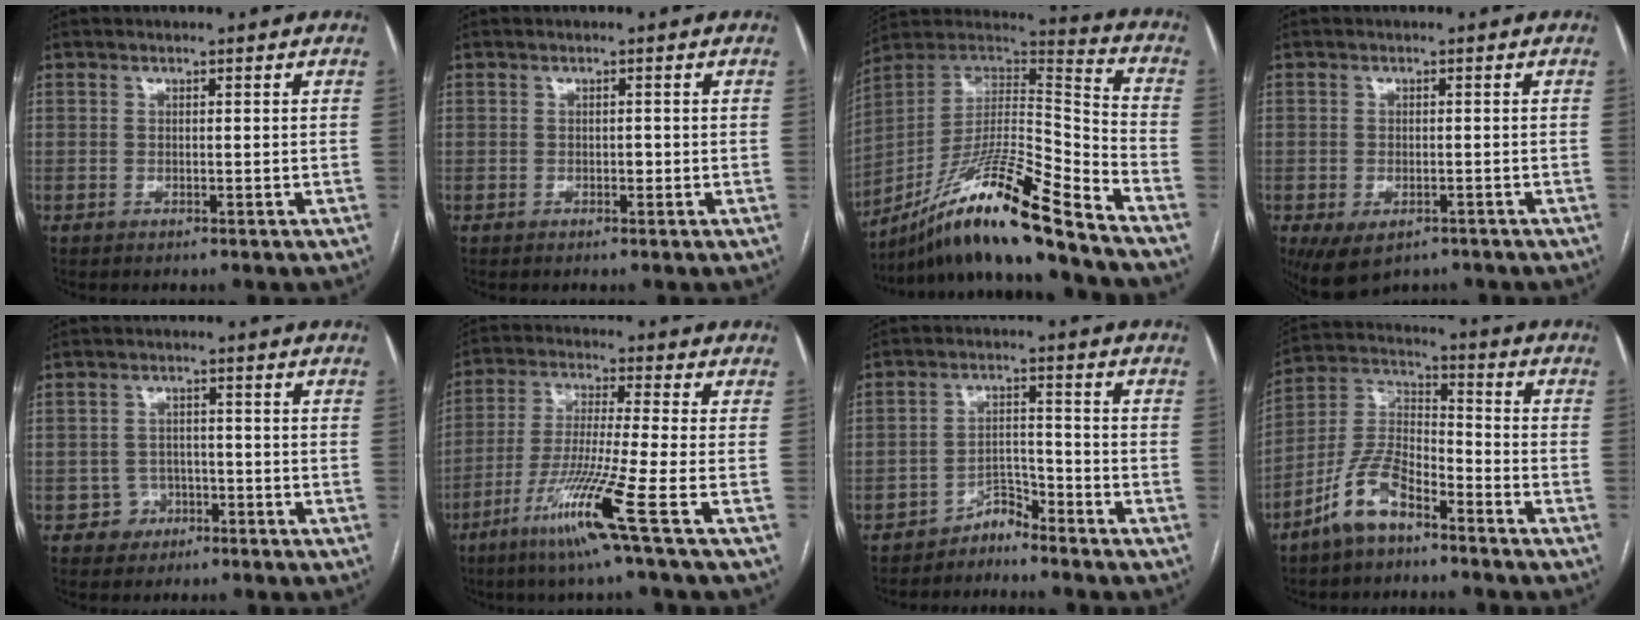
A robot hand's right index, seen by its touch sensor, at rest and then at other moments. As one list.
[{"total": 0.8, "force": [-0.2, 0.5, 0.5], "torque": [-0.007, 0.002, -0.004]}, {"total": 19.8, "force": [-14.8, -0.1, 13.2], "torque": [-0.250, 0.003, -0.267]}, {"total": 6.7, "force": [-3.9, 3.8, 3.8], "torque": [-0.068, -0.008, -0.055]}, {"total": 3.1, "force": [-1.5, 2.6, -0.1], "torque": [0.013, 0.016, -0.024]}, {"total": 12.2, "force": [-6.2, -2.2, 10.3], "torque": [-0.201, -0.036, -0.122]}, {"total": 3.4, "force": [-3.3, 0.8, 0.1], "torque": [0.008, 0.002, -0.058]}, {"total": 9.8, "force": [-6.8, 3.4, 6.2], "torque": [-0.140, 0.009, -0.136]}]